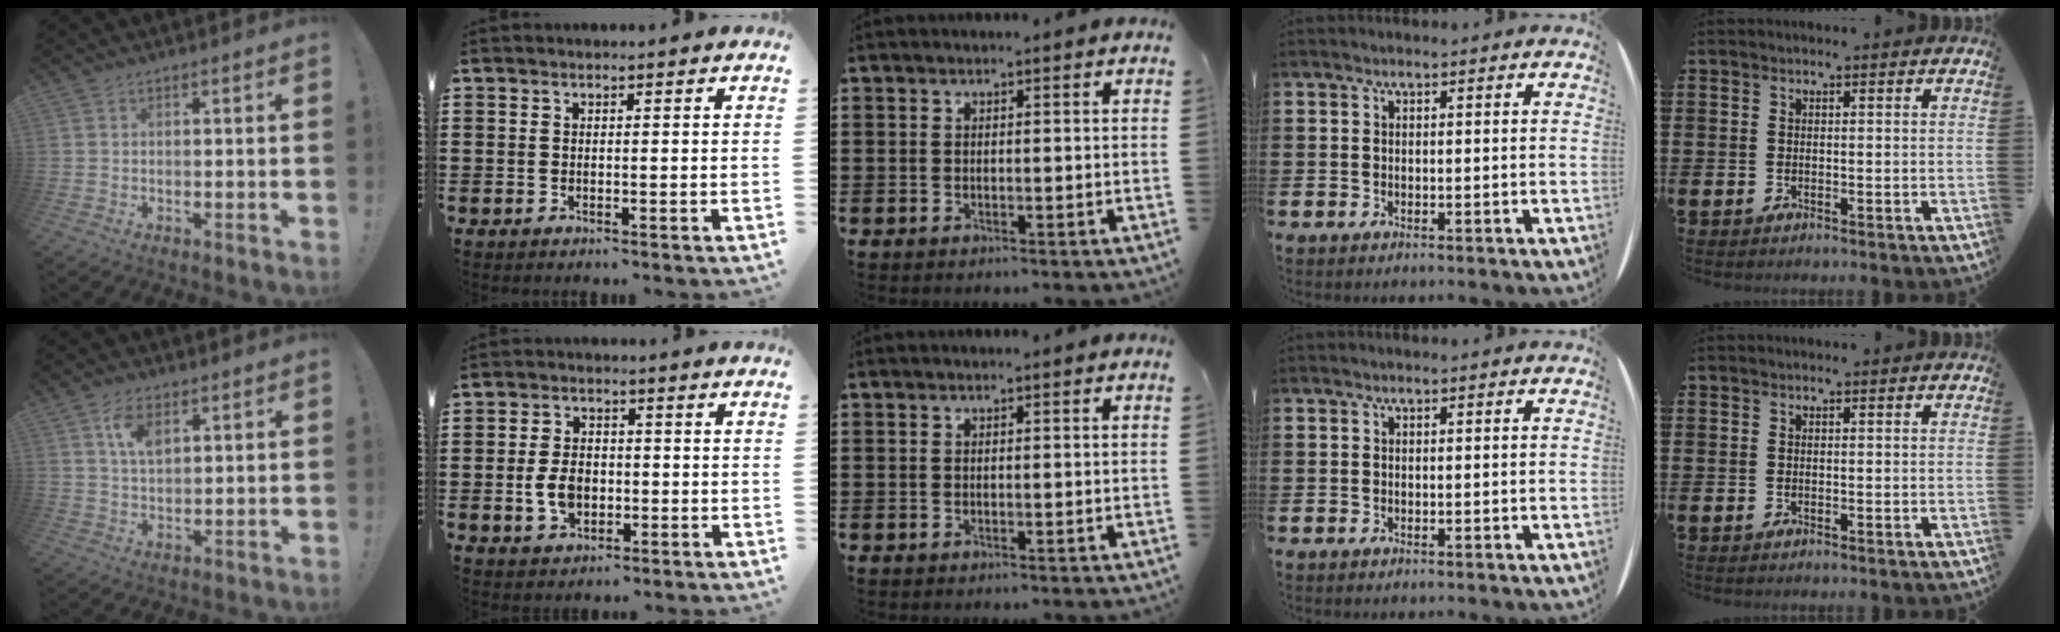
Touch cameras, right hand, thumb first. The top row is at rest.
{"thumb": {"total": 6.7, "force": [3.1, 3.5, 4.9], "torque": [-0.081, -0.007, 0.054]}, "index": {"total": 4.6, "force": [-0.9, 3.4, 3.0], "torque": [-0.067, -0.001, -0.022]}}